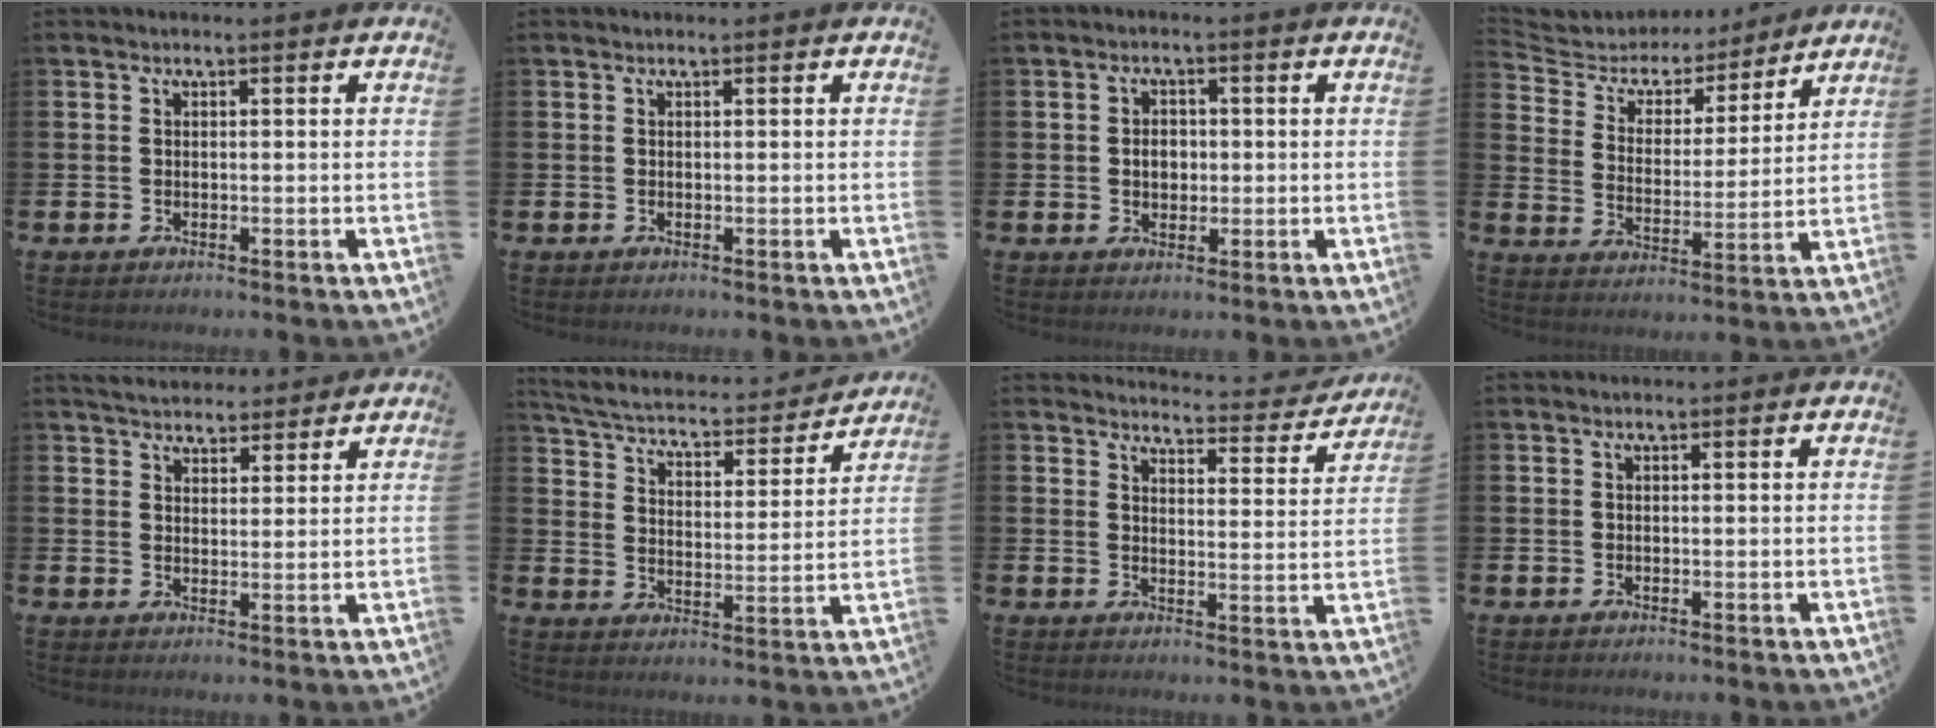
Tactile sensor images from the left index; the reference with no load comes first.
{"total": 0.0}
{"total": 2.7, "force": [0.0, 2.1, 1.6], "torque": [-0.013, 0.000, -0.007]}
{"total": 6.0, "force": [5.3, 2.6, 0.7], "torque": [-0.052, -0.041, 0.090]}
{"total": 4.5, "force": [4.4, 0.9, 0.0], "torque": [-0.011, -0.020, 0.079]}
{"total": 4.8, "force": [4.4, 1.1, 1.5], "torque": [-0.056, -0.038, 0.066]}
{"total": 3.6, "force": [3.5, 0.6, 0.5], "torque": [-0.012, -0.034, 0.053]}
{"total": 0.0}